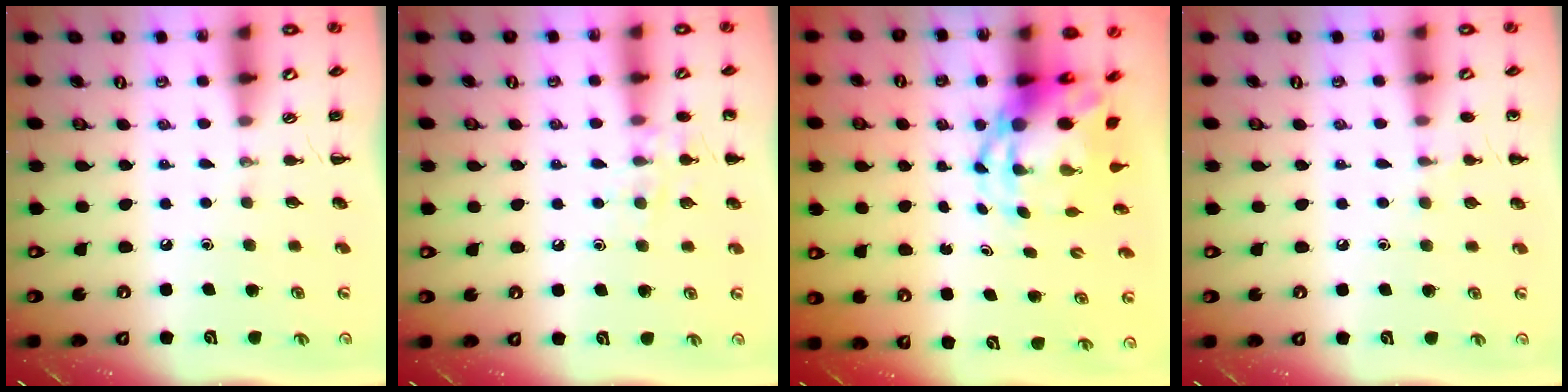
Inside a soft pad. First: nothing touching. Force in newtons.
{"total": 8.5, "press": 8.4, "slide": 1.4}
{"total": 6.2, "press": 6.0, "slide": 1.8}
{"total": 5.9, "press": 5.7, "slide": 1.7}